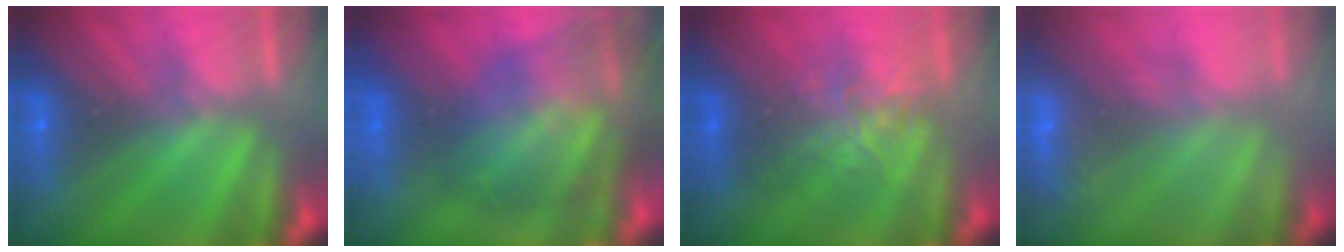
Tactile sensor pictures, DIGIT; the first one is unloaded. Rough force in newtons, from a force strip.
{"total": 9.2}
{"total": 2.5}
{"total": 2.4}